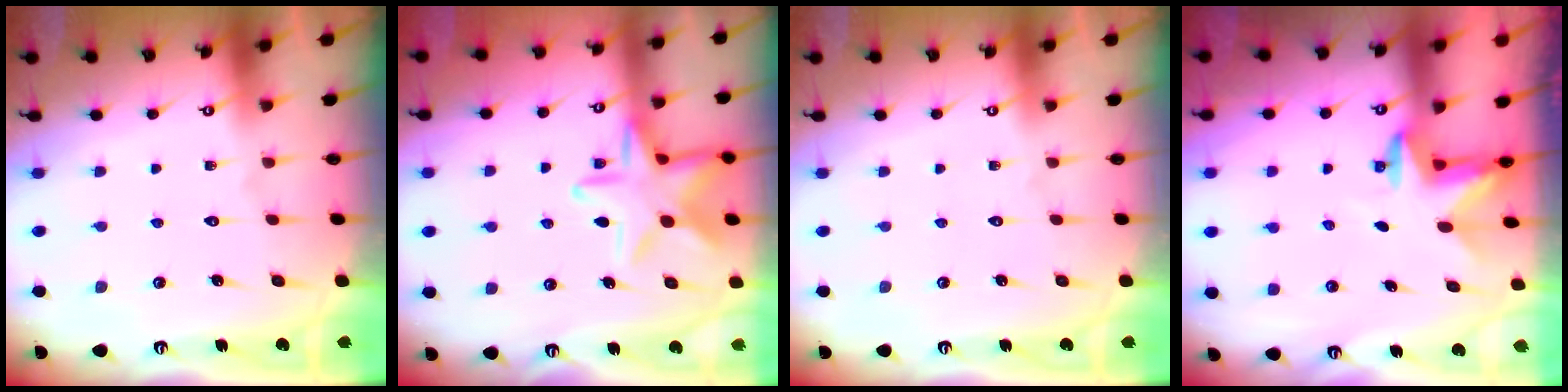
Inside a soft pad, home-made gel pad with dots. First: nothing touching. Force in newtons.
{"total": 14.1, "press": 14.0, "slide": 1.0}
{"total": 0.0}
{"total": 2.9, "press": 2.8, "slide": 0.6}